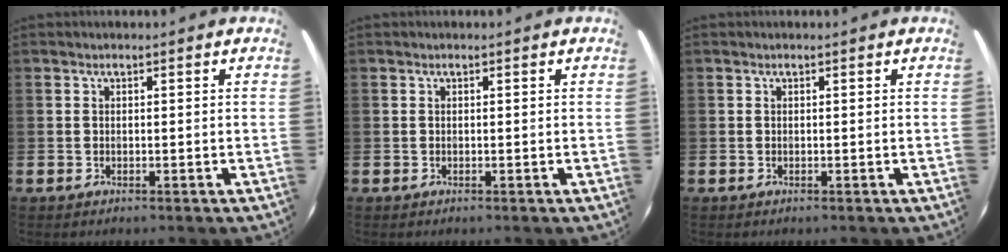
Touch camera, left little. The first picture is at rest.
{"total": 0.0}
{"total": 0.0}